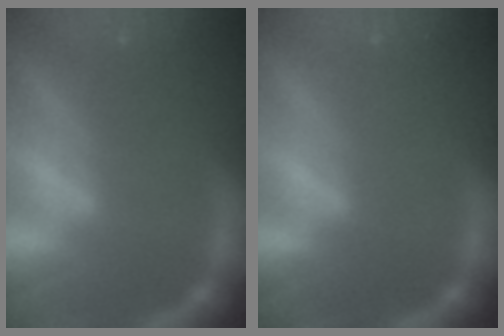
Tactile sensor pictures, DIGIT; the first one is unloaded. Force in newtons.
{"total": 0.0}